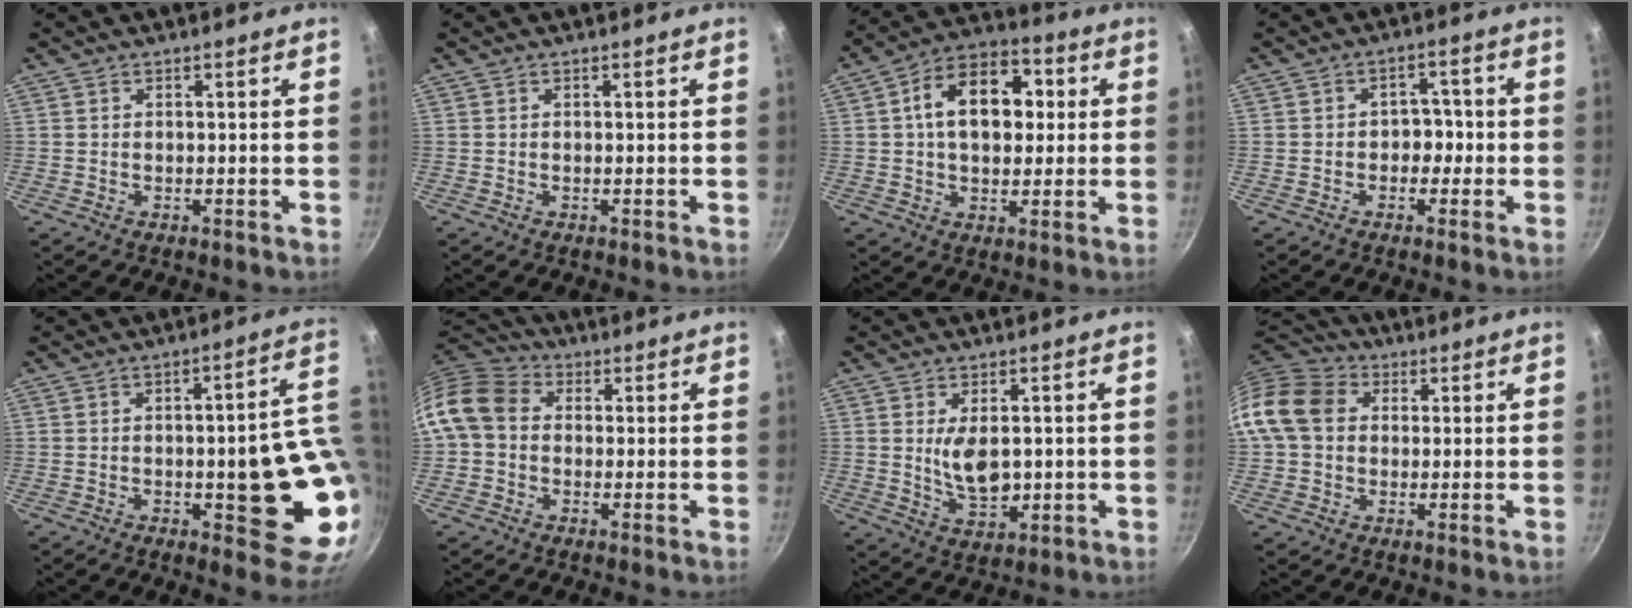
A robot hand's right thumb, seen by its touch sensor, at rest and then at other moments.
{"total": 0.0}
{"total": 15.0, "force": [2.4, 10.0, 10.9], "torque": [-0.129, 0.022, 0.022]}
{"total": 4.0, "force": [-0.9, 3.2, 2.2], "torque": [0.011, 0.016, -0.017]}
{"total": 17.1, "force": [-1.6, 5.6, 16.1], "torque": [-0.155, 0.004, -0.021]}
{"total": 10.4, "force": [0.4, 8.5, 6.0], "torque": [-0.091, 0.024, -0.013]}
{"total": 7.2, "force": [0.5, 4.2, 5.9], "torque": [-0.082, -0.016, 0.020]}
{"total": 12.4, "force": [1.8, 10.1, 7.0], "torque": [-0.113, 0.025, 0.016]}